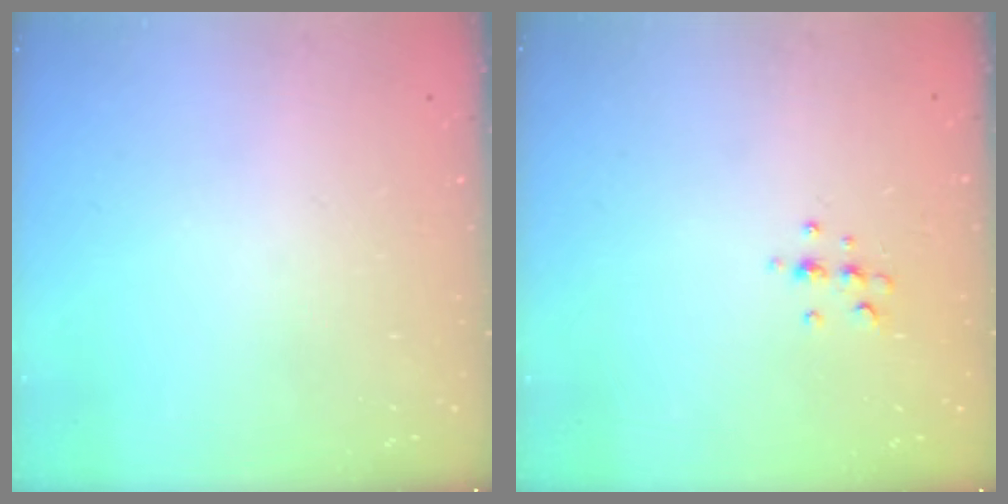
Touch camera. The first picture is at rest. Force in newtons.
{"total": 6.1, "press": 6.0, "slide": 0.7}